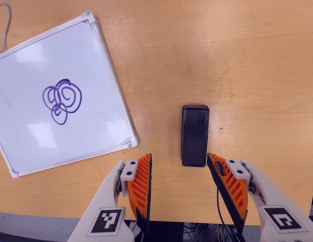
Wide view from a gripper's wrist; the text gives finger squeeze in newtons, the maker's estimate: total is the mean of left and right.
{"total": 0.0}